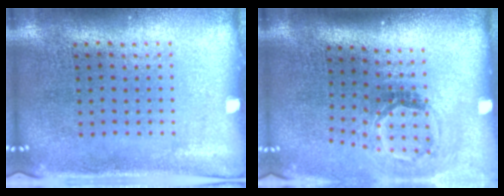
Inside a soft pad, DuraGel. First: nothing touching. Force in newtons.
{"total": 1.9, "press": 1.2, "slide": 1.4}